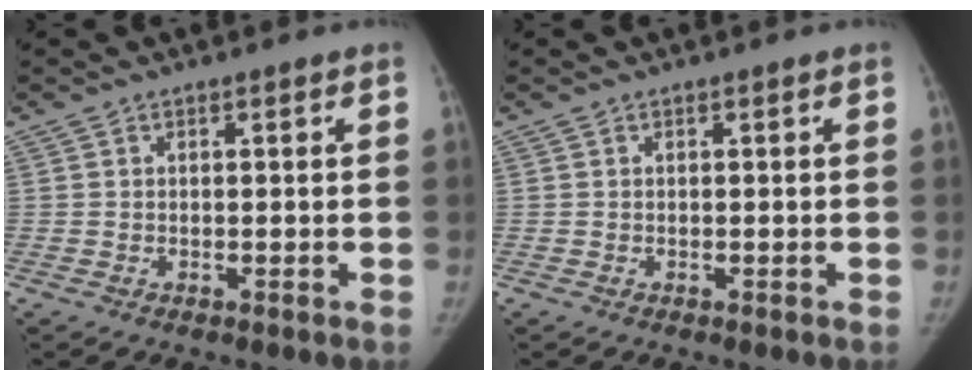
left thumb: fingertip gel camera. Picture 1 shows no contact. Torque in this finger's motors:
{"motor_torque": [0.00, 0.00, 0.01, -0.08, 0.00]}